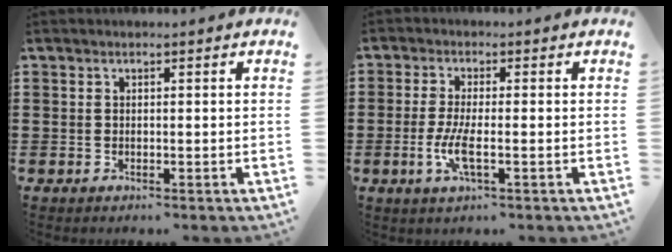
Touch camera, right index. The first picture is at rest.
{"total": 4.9, "force": [-1.4, 1.1, 4.6], "torque": [-0.098, -0.007, -0.030]}